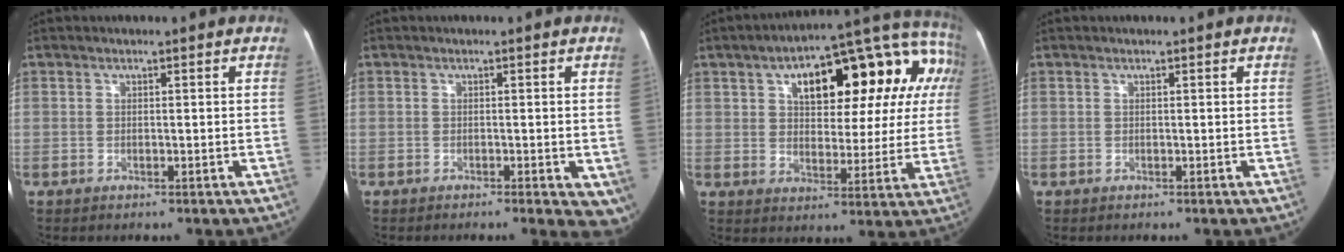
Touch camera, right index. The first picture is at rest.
{"total": 6.0, "force": [-3.3, 1.9, 4.5], "torque": [-0.038, -0.008, -0.048]}
{"total": 20.4, "force": [7.0, 8.9, 17.0], "torque": [-0.220, 0.063, 0.095]}
{"total": 0.0}